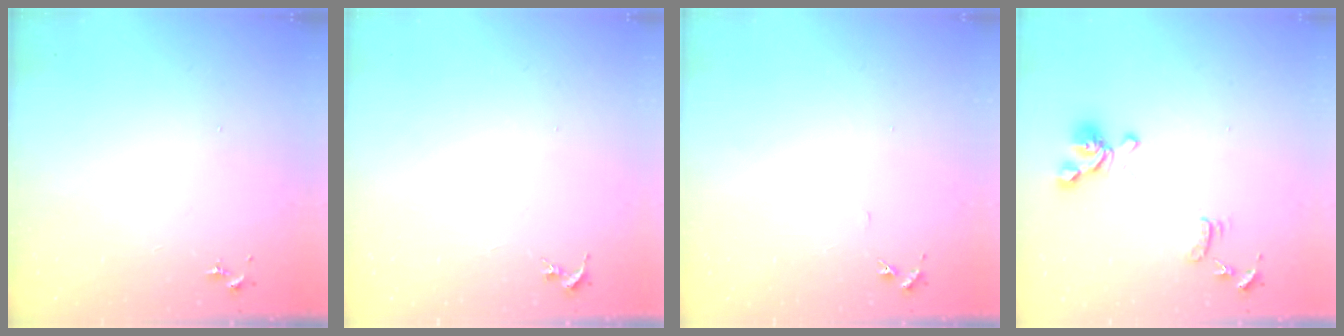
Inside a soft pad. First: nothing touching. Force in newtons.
{"total": 0.0}
{"total": 4.0, "press": 4.0, "slide": 0.5}
{"total": 13.1, "press": 13.0, "slide": 1.2}